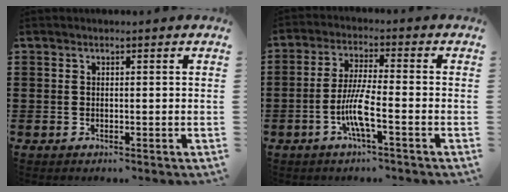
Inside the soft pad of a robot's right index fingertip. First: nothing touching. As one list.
[{"total": 6.6, "force": [-2.6, 0.6, 6.0], "torque": [-0.136, -0.016, -0.057]}]